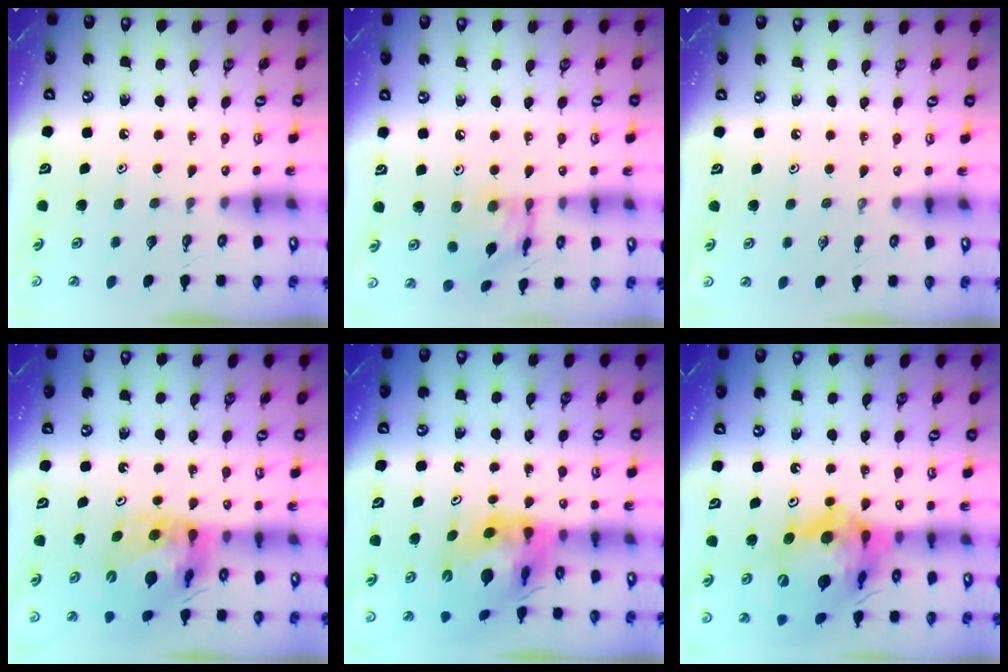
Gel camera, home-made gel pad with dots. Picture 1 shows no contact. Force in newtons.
{"total": 10.9, "press": 10.8, "slide": 0.9}
{"total": 0.0}
{"total": 12.8, "press": 12.8, "slide": 1.2}
{"total": 12.0, "press": 11.9, "slide": 1.4}
{"total": 20.7, "press": 20.5, "slide": 2.6}